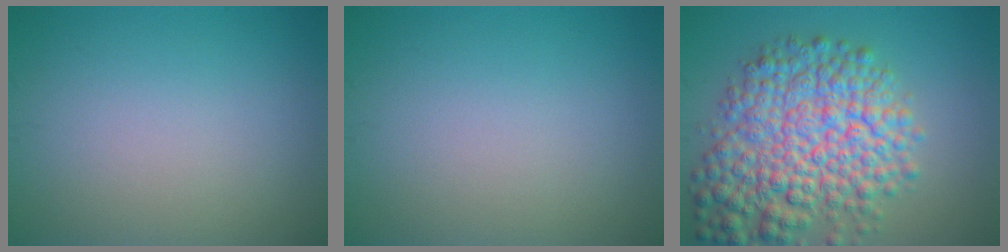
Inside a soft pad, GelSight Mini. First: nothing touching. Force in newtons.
{"total": 0.0}
{"total": 9.7, "press": 9.7, "slide": 0.3}